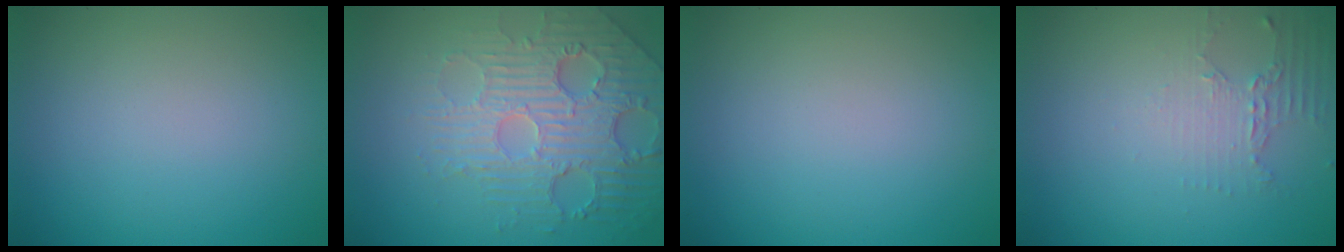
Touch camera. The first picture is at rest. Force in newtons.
{"total": 5.6, "press": 4.7, "slide": 3.0}
{"total": 0.0}
{"total": 2.1, "press": 1.5, "slide": 1.4}